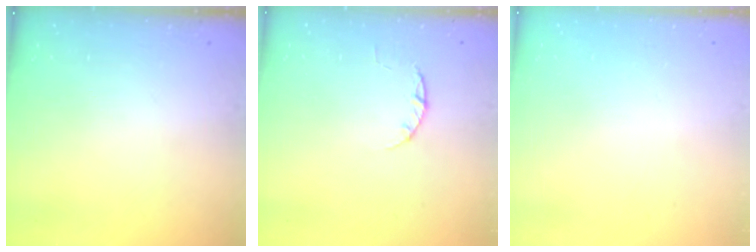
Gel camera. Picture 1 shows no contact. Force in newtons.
{"total": 2.4, "press": 2.3, "slide": 0.4}
{"total": 2.6, "press": 2.6, "slide": 0.2}